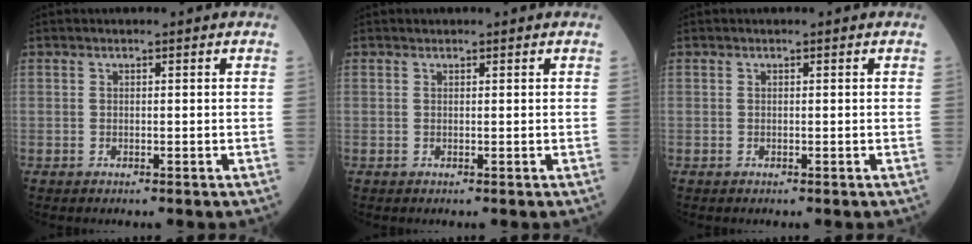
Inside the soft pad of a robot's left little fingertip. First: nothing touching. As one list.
[{"total": 0.0}, {"total": 0.0}]